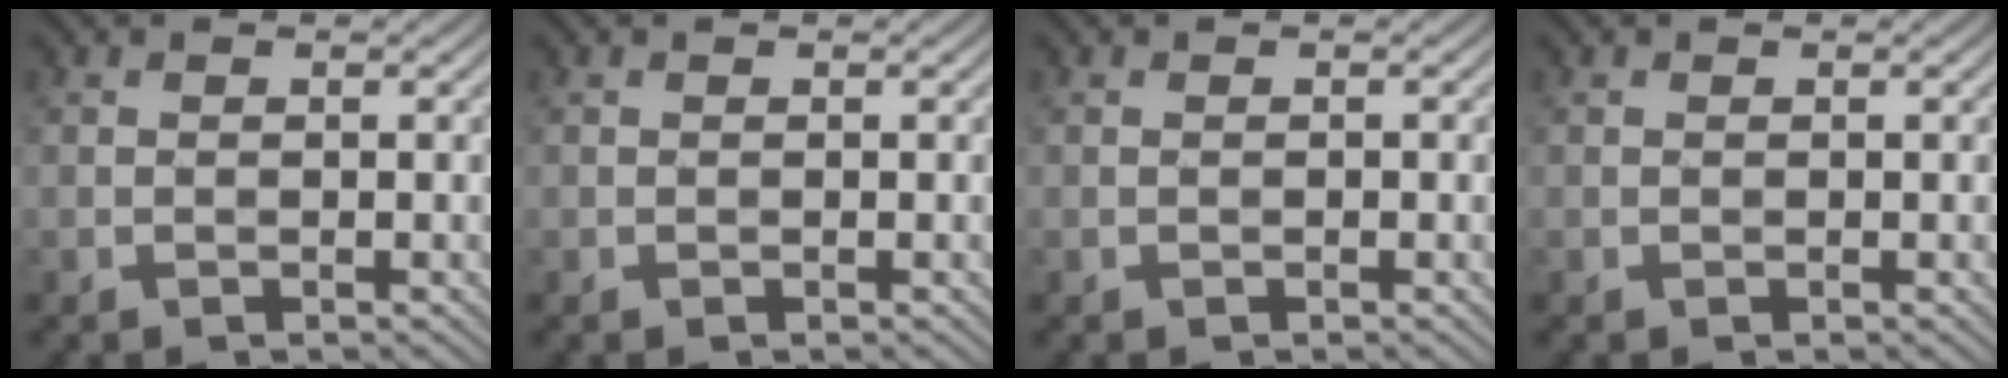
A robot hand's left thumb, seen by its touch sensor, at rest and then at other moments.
{"total": 0.0}
{"total": 0.0}
{"total": 0.0}